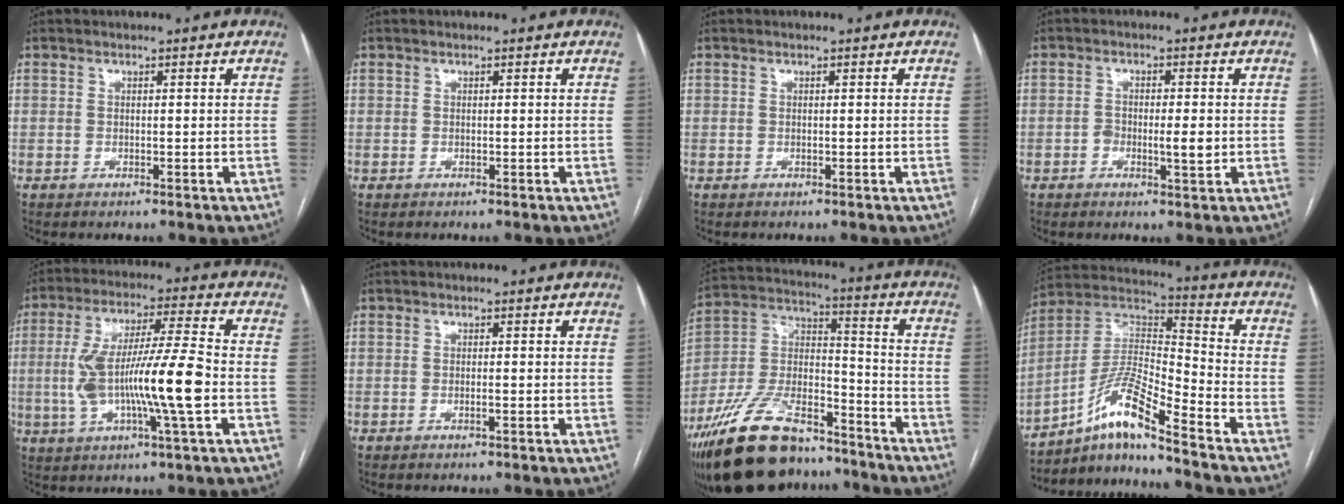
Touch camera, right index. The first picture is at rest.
{"total": 0.0}
{"total": 0.0}
{"total": 3.7, "force": [-0.7, 1.0, 3.5], "torque": [-0.058, 0.000, -0.009]}
{"total": 15.0, "force": [-2.2, 0.7, 14.8], "torque": [-0.284, 0.005, -0.040]}
{"total": 0.9, "force": [-0.3, 0.0, 0.8], "torque": [-0.016, 0.000, -0.004]}
{"total": 21.7, "force": [-16.9, 8.0, 11.0], "torque": [-0.247, 0.009, -0.304]}
{"total": 11.7, "force": [-8.4, 0.0, 8.1], "torque": [-0.169, 0.014, -0.156]}